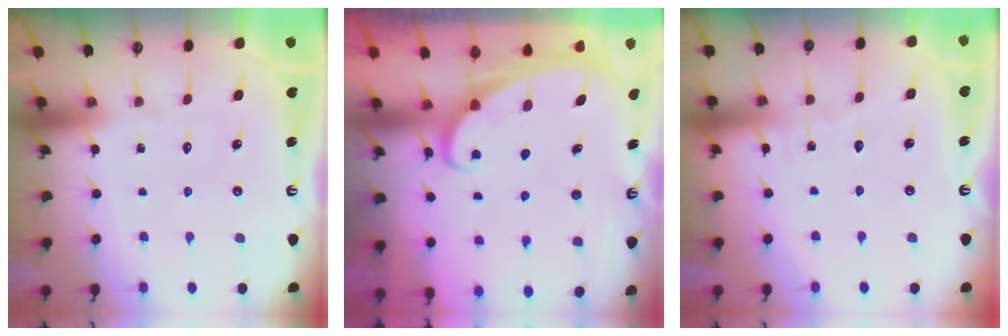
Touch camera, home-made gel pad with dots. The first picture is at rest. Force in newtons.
{"total": 2.0, "press": 2.0, "slide": 0.1}
{"total": 3.4, "press": 3.4, "slide": 0.4}